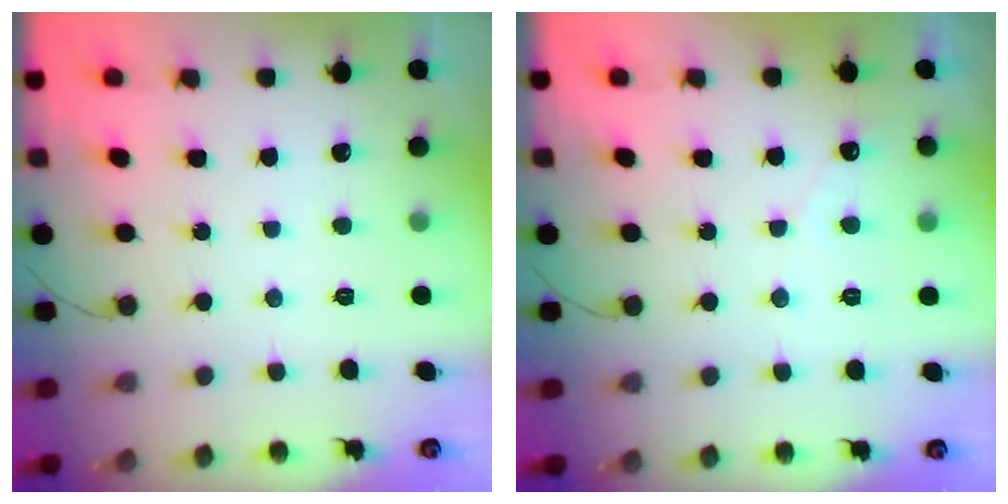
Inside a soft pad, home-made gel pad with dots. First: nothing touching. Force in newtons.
{"total": 2.2, "press": 2.2, "slide": 0.1}